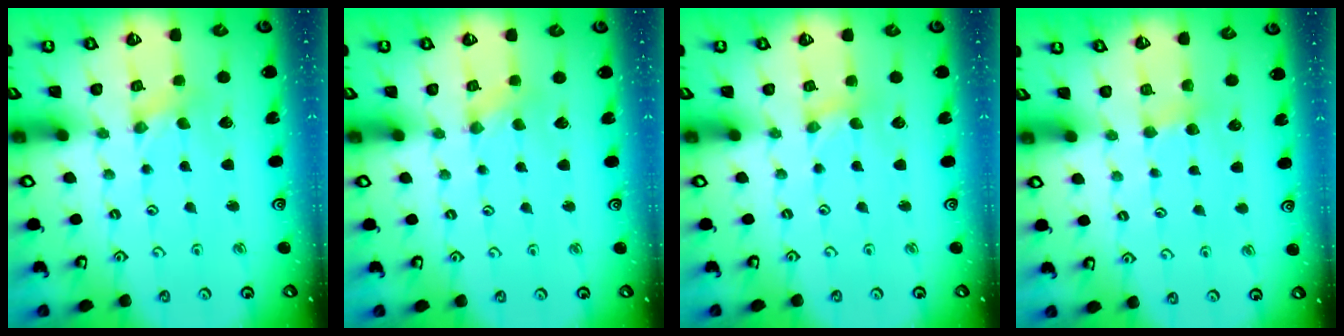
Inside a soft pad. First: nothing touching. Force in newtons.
{"total": 0.6, "press": 0.6, "slide": 0.1}
{"total": 0.6, "press": 0.6, "slide": 0.2}
{"total": 3.0, "press": 3.0, "slide": 0.4}